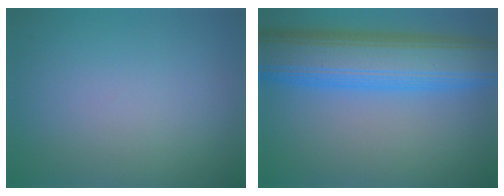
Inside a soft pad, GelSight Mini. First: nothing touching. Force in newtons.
{"total": 10.9, "press": 10.9, "slide": 0.2}